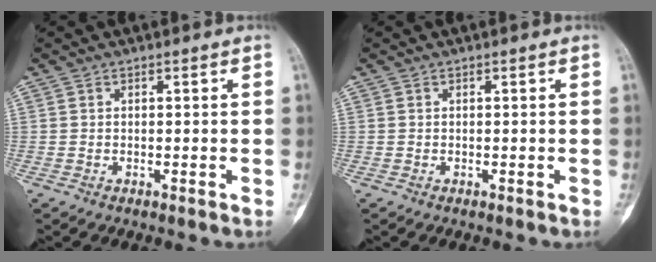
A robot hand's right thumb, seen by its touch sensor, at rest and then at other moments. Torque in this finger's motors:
{"motor_torque": [-0.02, -0.02, 0.00, 0.00, 0.00]}